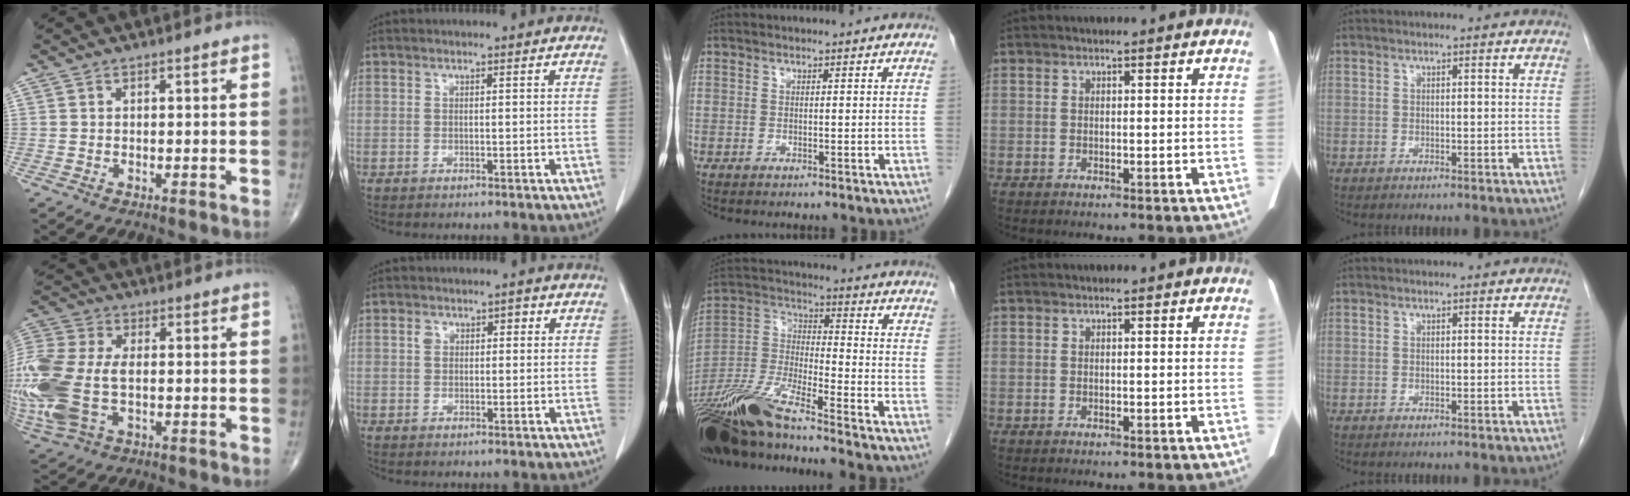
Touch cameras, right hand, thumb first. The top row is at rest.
{"thumb": {"total": 23.5, "force": [-2.9, 14.3, 18.5], "torque": [-0.514, -0.001, -0.043]}, "index": {"total": 2.6, "force": [0.8, 1.9, 1.5], "torque": [-0.024, 0.017, 0.013]}, "middle": {"total": 17.7, "force": [-14.6, 0.7, 10.0], "torque": [-0.229, -0.021, -0.281]}}